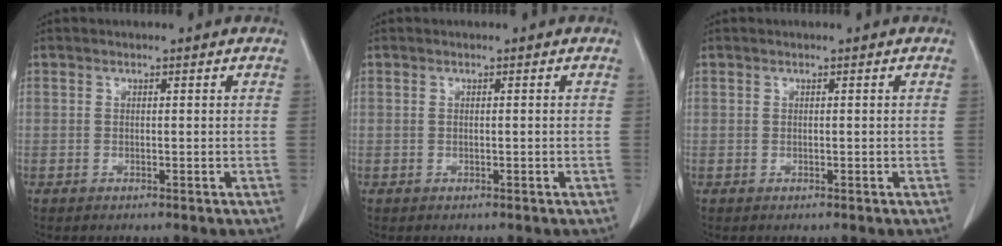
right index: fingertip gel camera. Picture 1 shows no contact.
{"total": 0.5, "force": [0.0, 0.3, 0.5], "torque": [-0.020, 0.004, 0.002]}
{"total": 0.0}